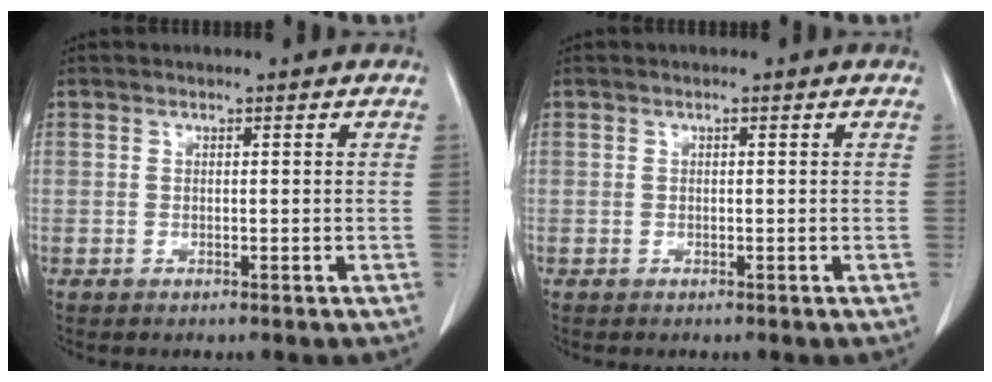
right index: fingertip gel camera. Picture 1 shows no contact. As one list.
[{"total": 0.0}]